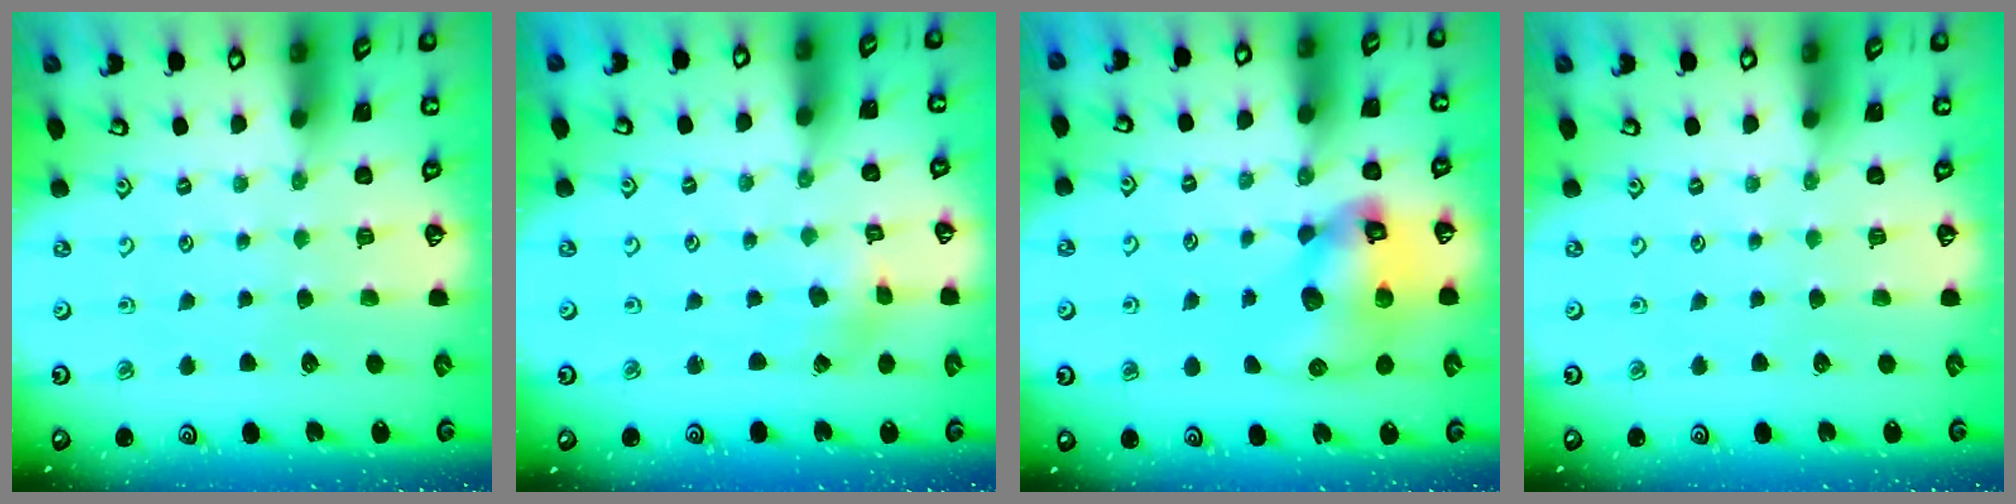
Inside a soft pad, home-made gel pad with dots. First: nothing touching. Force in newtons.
{"total": 1.4, "press": 1.4, "slide": 0.4}
{"total": 13.8, "press": 13.6, "slide": 2.1}
{"total": 0.0}